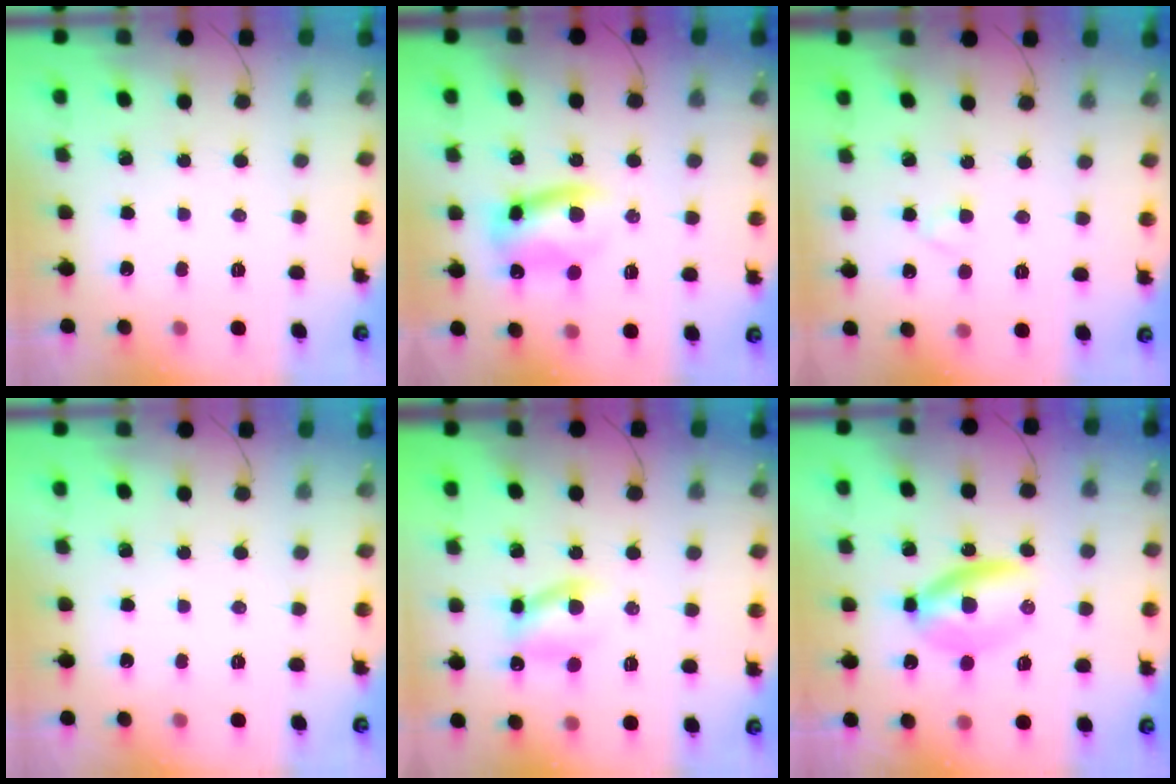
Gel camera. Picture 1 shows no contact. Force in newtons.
{"total": 10.8, "press": 10.6, "slide": 2.0}
{"total": 1.8, "press": 1.6, "slide": 0.9}
{"total": 0.0}
{"total": 8.4, "press": 8.3, "slide": 1.2}
{"total": 6.7, "press": 6.7, "slide": 0.5}